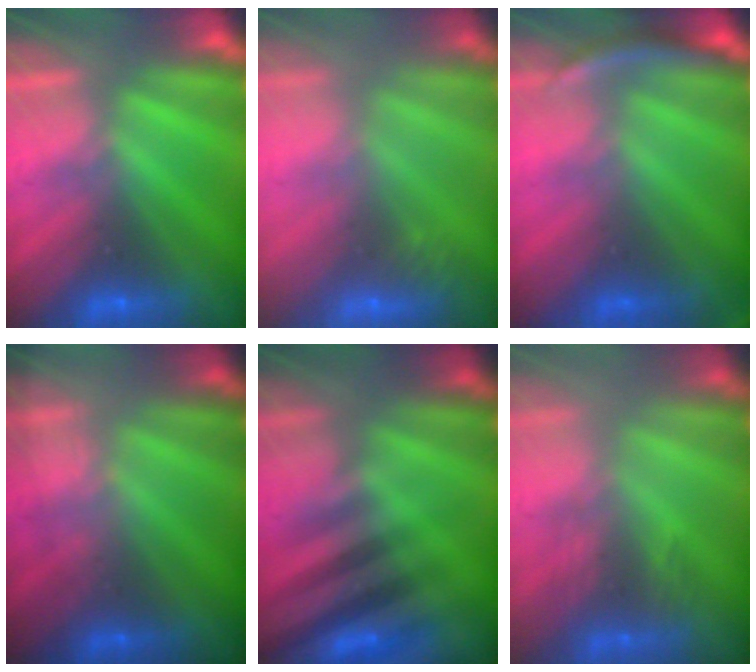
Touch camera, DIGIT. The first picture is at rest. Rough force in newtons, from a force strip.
{"total": 2.3}
{"total": 2.9}
{"total": 1.8}
{"total": 2.8}
{"total": 3.4}